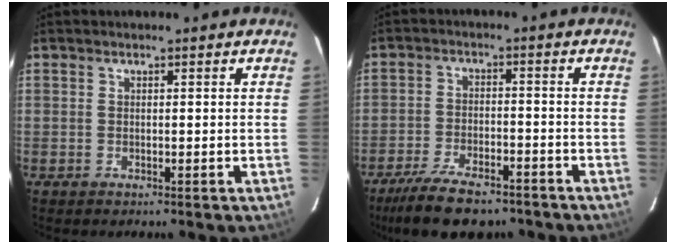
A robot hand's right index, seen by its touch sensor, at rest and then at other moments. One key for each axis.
{"total": 13.4, "fx": -10.7, "fy": 4.8, "fz": 6.7, "tx": -0.149, "ty": -0.018, "tz": -0.172}